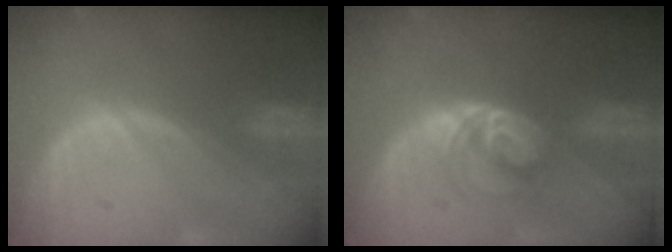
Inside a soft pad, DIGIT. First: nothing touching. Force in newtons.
{"total": 5.2, "press": 4.9, "slide": 1.7}